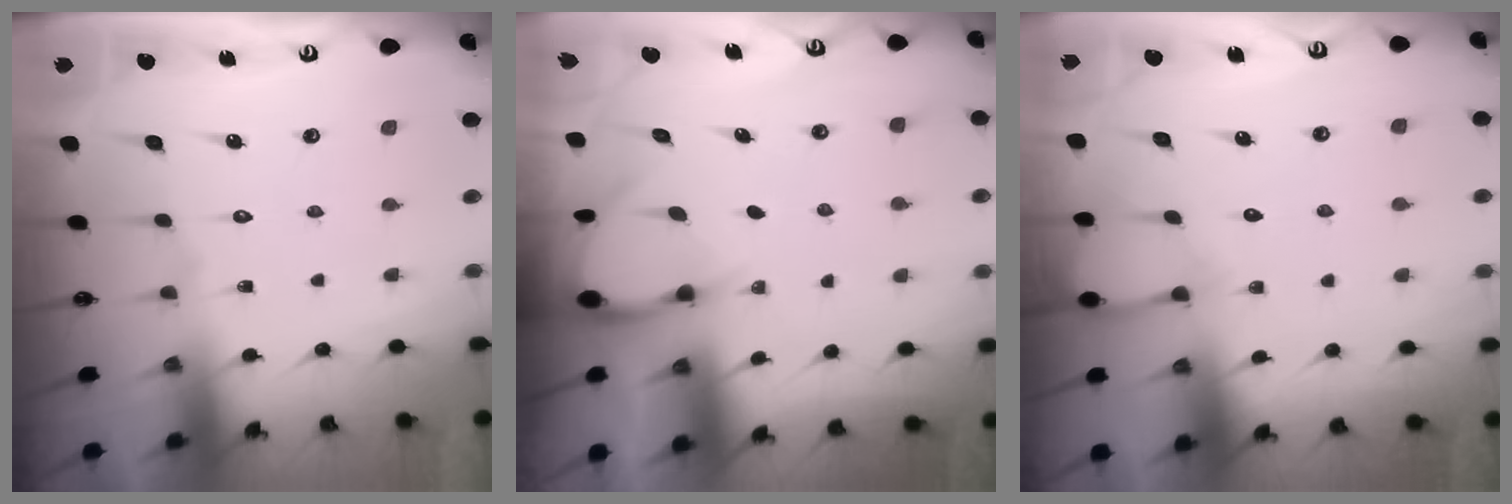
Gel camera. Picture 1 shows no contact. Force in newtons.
{"total": 3.7, "press": 3.7, "slide": 0.2}
{"total": 6.3, "press": 6.2, "slide": 0.6}